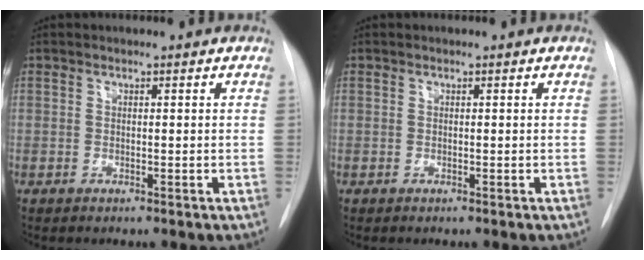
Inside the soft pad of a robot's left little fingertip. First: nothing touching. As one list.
[{"total": 0.0}]